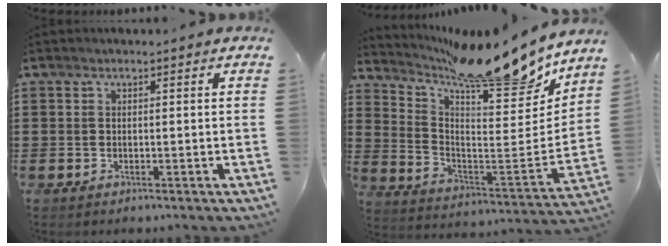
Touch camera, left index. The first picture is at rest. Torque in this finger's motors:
{"motor_torque": [2.14, 0.00, 0.34, 0.14]}